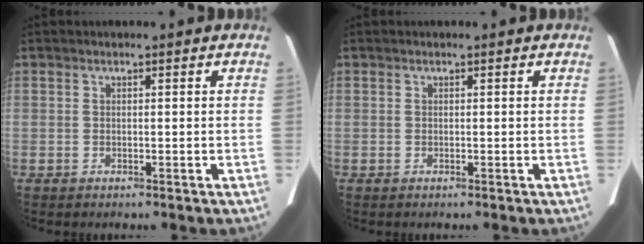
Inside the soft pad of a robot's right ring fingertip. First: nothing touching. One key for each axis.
{"total": 0.0}